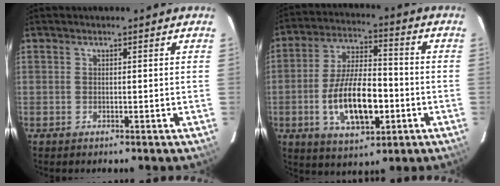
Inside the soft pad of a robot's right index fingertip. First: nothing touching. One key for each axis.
{"total": 14.8, "fx": -3.9, "fy": 6.5, "fz": 12.8, "tx": -0.248, "ty": 0.002, "tz": -0.059}